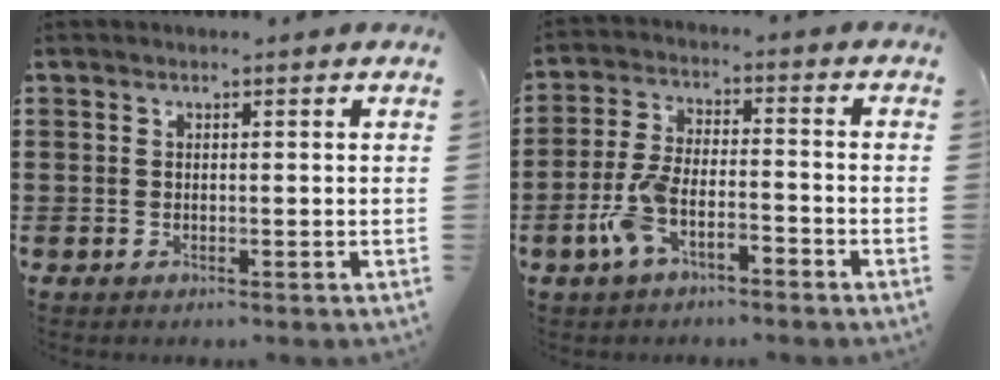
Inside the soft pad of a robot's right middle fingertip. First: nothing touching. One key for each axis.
{"total": 6.6, "fx": -4.1, "fy": 2.2, "fz": 4.7, "tx": -0.114, "ty": -0.002, "tz": -0.083}